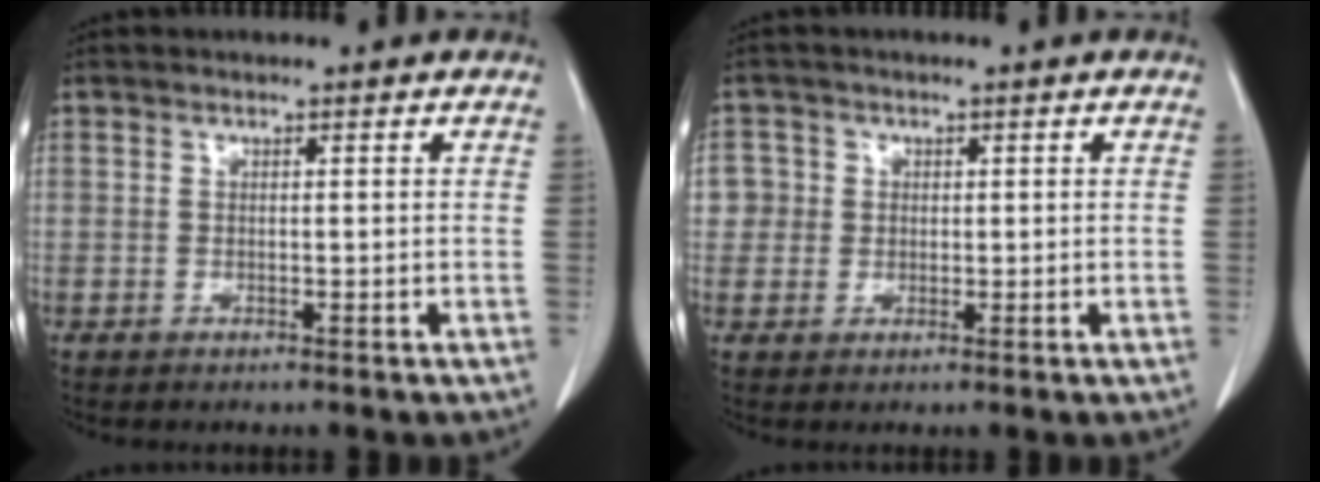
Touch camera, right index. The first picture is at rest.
{"total": 4.4, "force": [0.5, 4.4, 0.4], "torque": [0.003, 0.014, 0.008]}